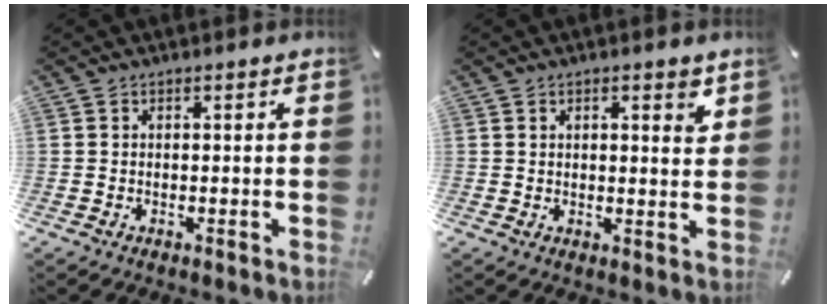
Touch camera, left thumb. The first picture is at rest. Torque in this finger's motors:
{"motor_torque": [0.13, -0.37, 0.13, 0.07, 0.00]}